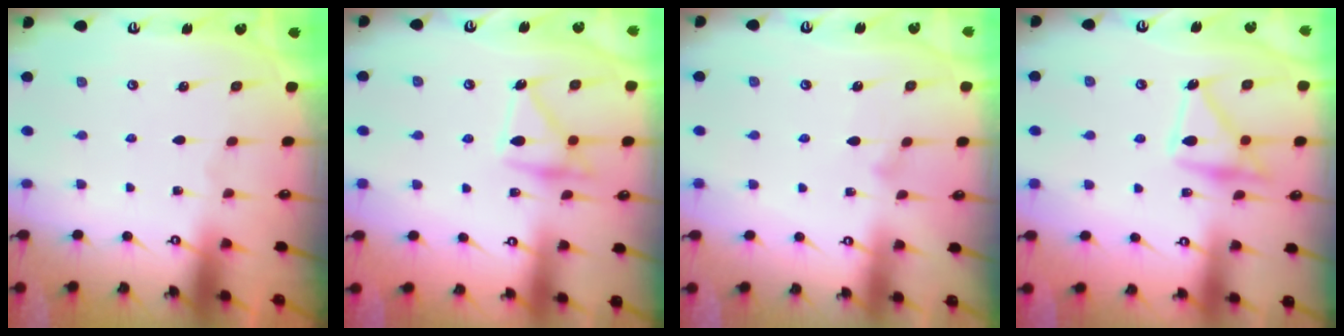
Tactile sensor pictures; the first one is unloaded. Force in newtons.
{"total": 16.1, "press": 16.0, "slide": 1.1}
{"total": 6.9, "press": 6.9, "slide": 0.4}
{"total": 17.0, "press": 17.0, "slide": 0.9}